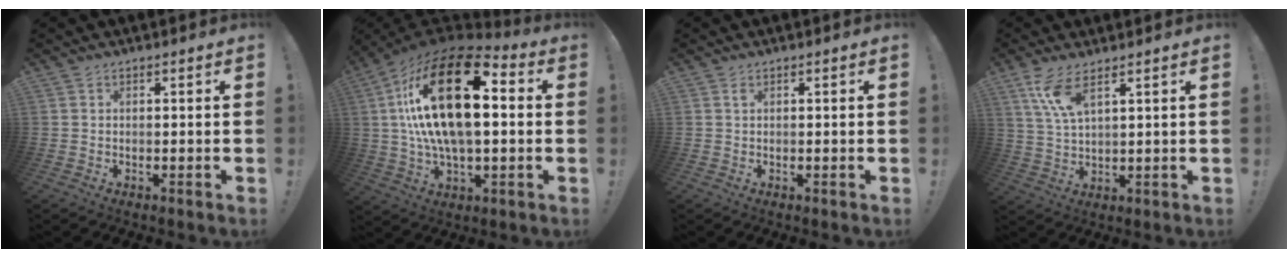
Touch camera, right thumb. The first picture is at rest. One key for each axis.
{"total": 26.9, "fx": 5.0, "fy": 12.1, "fz": 23.4, "tx": -0.439, "ty": -0.015, "tz": 0.079}
{"total": 0.6, "fx": 0.4, "fy": 0.2, "fz": 0.5, "tx": -0.010, "ty": 0.001, "tz": 0.007}
{"total": 8.0, "fx": 4.8, "fy": 2.1, "fz": 6.1, "tx": -0.122, "ty": -0.018, "tz": 0.089}